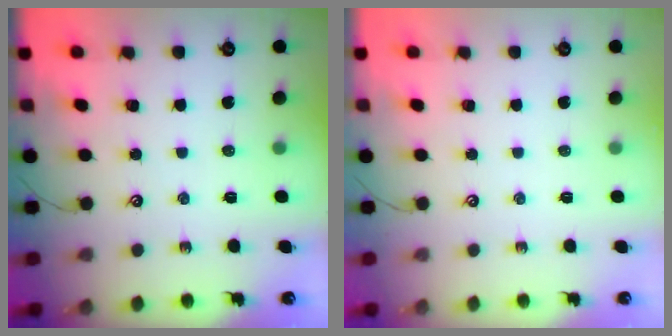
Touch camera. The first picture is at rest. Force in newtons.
{"total": 0.0}